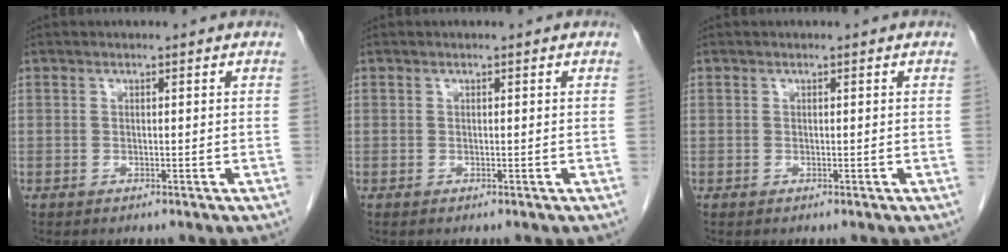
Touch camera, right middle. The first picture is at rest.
{"total": 0.0}
{"total": 0.0}